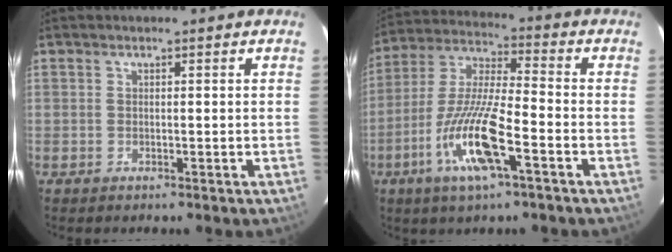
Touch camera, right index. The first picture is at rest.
{"total": 14.0, "force": [-5.8, 1.7, 12.6], "torque": [-0.260, -0.011, -0.109]}